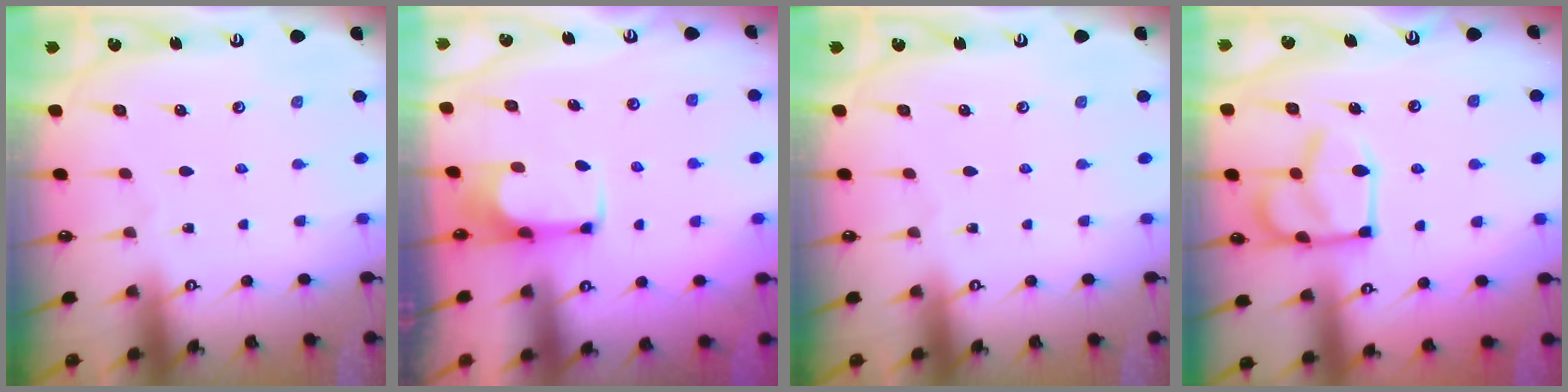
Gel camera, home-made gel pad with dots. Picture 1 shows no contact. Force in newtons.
{"total": 3.9, "press": 3.7, "slide": 1.1}
{"total": 0.0}
{"total": 14.1, "press": 14.1, "slide": 0.9}